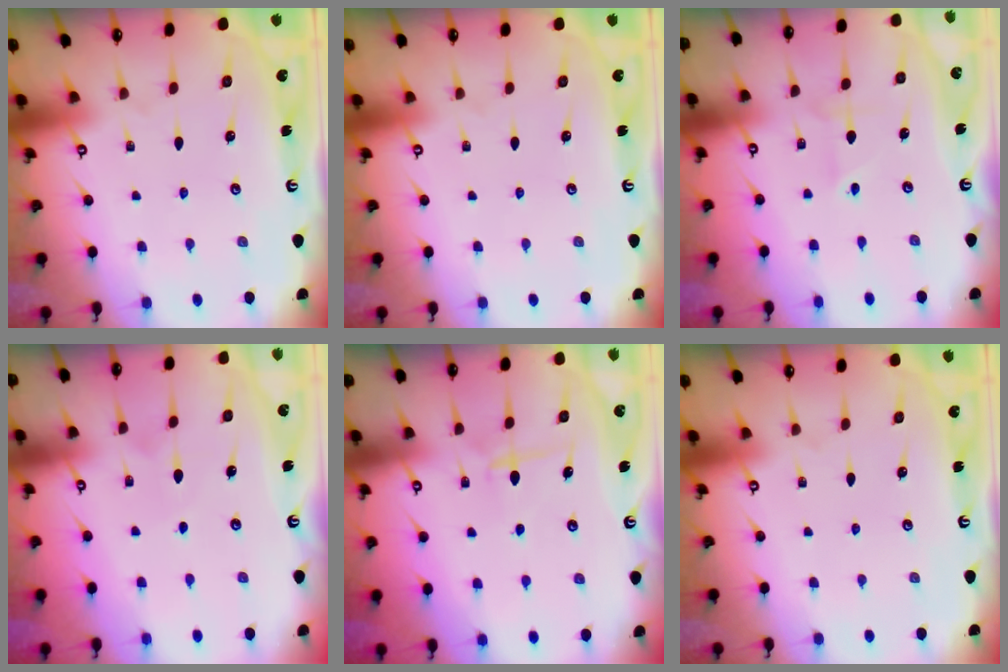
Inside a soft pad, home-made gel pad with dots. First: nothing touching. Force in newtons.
{"total": 0.0}
{"total": 2.1, "press": 2.0, "slide": 0.9}
{"total": 4.9, "press": 4.9, "slide": 0.6}
{"total": 5.9, "press": 5.9, "slide": 0.9}
{"total": 0.0}